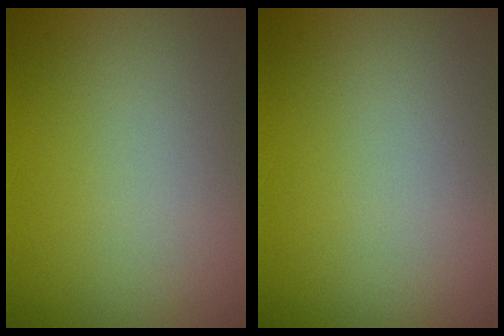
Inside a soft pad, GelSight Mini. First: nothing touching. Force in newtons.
{"total": 0.0}